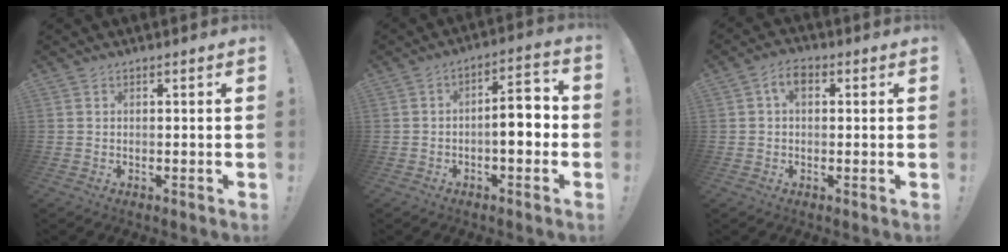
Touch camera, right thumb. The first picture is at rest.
{"total": 9.0, "force": [-1.9, 3.5, 8.1], "torque": [-0.109, 0.013, -0.034]}
{"total": 4.8, "force": [1.0, 3.0, 3.7], "torque": [-0.058, 0.010, 0.017]}